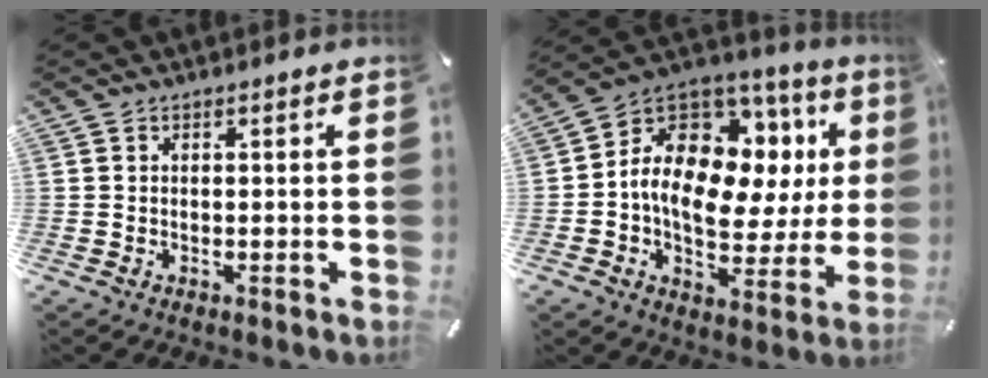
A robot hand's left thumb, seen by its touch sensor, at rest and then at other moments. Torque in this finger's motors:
{"motor_torque": [1.61, 3.39, 0.99, 0.07, 0.39]}